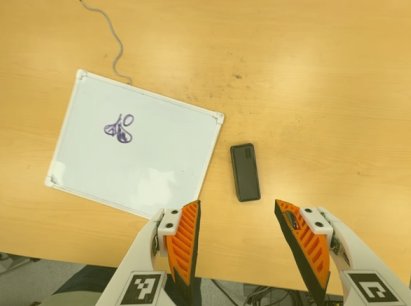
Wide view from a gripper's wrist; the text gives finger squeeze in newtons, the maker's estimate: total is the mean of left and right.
{"total": 0.0}